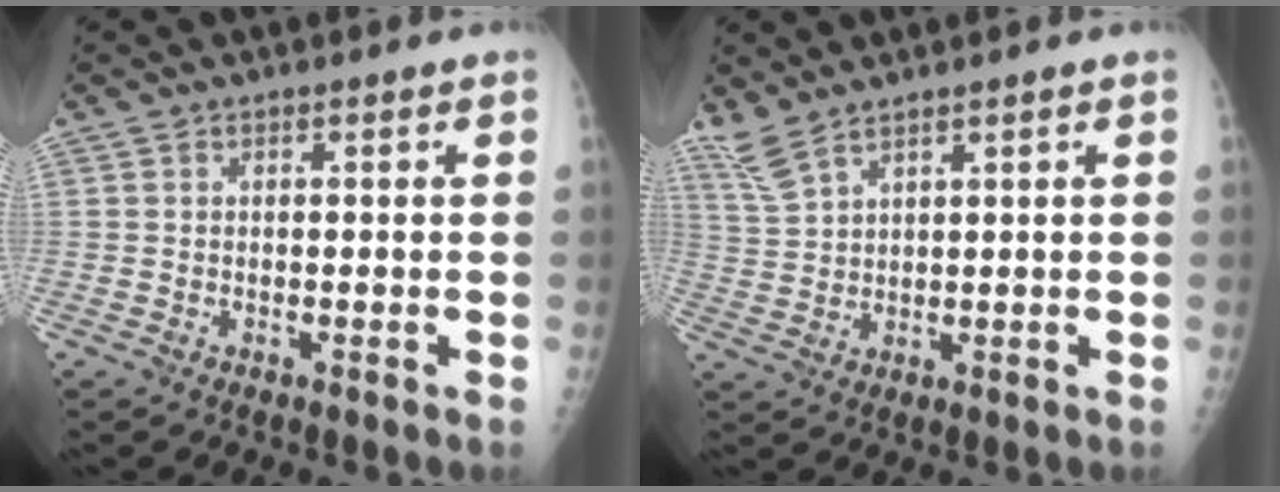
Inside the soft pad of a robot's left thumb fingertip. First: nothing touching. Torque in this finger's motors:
{"motor_torque": [2.95, 1.05, 1.10, -1.67, 0.48]}